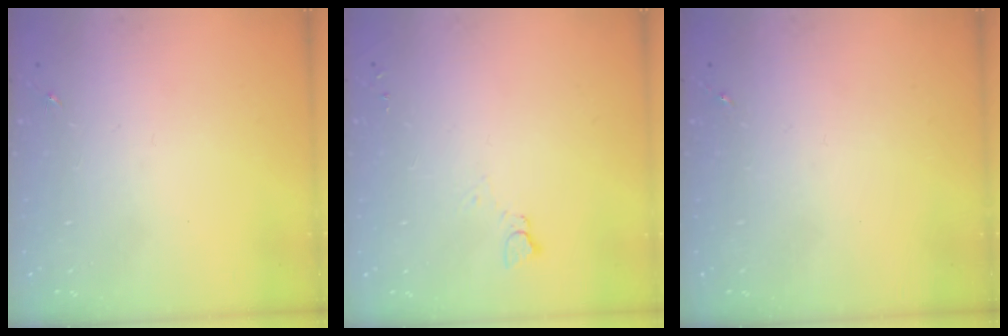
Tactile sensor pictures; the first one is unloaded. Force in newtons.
{"total": 2.8, "press": 2.7, "slide": 0.3}
{"total": 0.0}